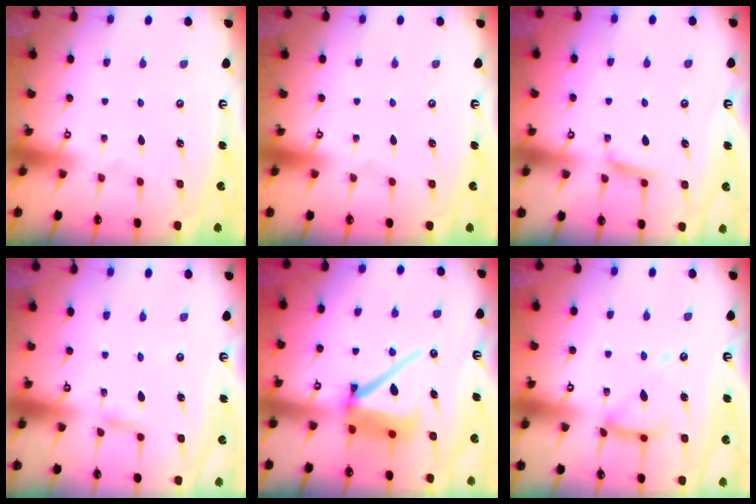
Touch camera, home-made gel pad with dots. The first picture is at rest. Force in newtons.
{"total": 0.0}
{"total": 5.2, "press": 5.1, "slide": 0.8}
{"total": 2.4, "press": 2.4, "slide": 0.1}
{"total": 12.8, "press": 12.7, "slide": 1.5}
{"total": 12.9, "press": 12.9, "slide": 1.2}